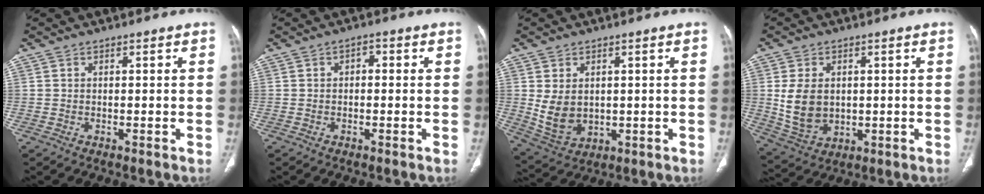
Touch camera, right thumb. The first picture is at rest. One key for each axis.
{"total": 1.6, "fx": 0.0, "fy": 1.1, "fz": 1.2, "tx": -0.008, "ty": 0.007, "tz": -0.006}
{"total": 7.6, "fx": 0.7, "fy": 5.5, "fz": 5.2, "tx": -0.087, "ty": -0.011, "tz": 0.036}
{"total": 9.4, "fx": 0.7, "fy": 6.7, "fz": 6.5, "tx": -0.112, "ty": -0.007, "tz": 0.032}